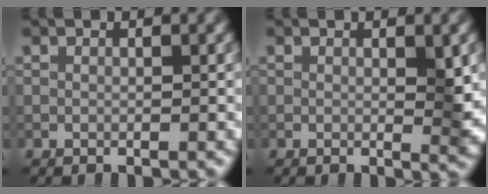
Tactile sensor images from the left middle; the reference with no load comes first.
{"total": 2.6, "force": [0.3, 0.5, 2.6], "torque": [-0.034, -0.006, 0.004]}